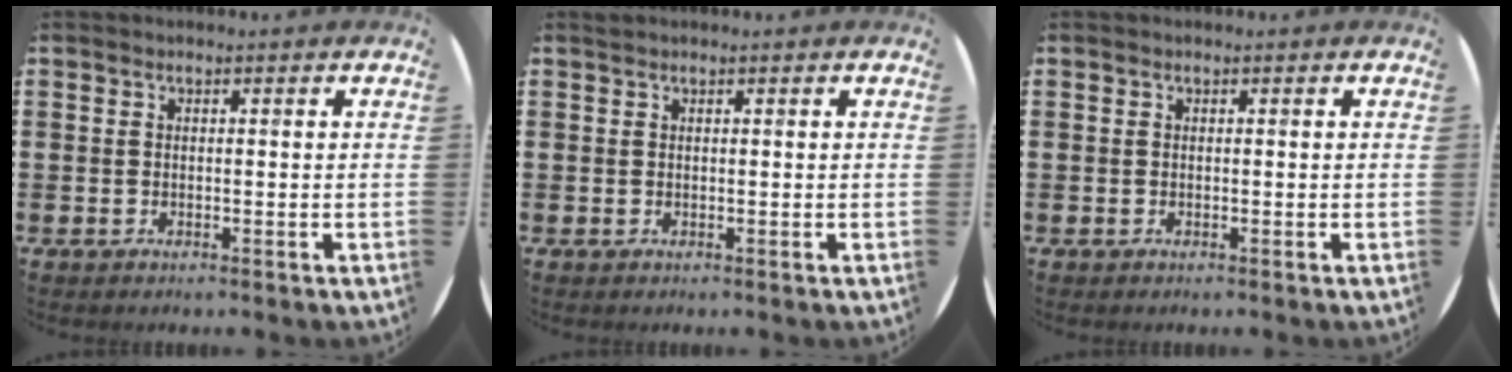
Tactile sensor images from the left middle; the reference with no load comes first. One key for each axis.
{"total": 0.0}
{"total": 0.0}